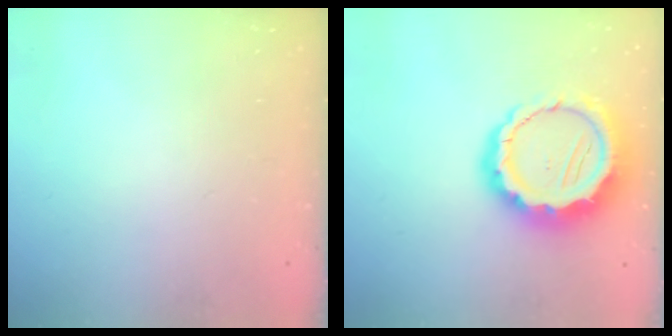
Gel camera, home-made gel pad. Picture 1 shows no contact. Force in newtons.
{"total": 15.6, "press": 15.2, "slide": 3.5}